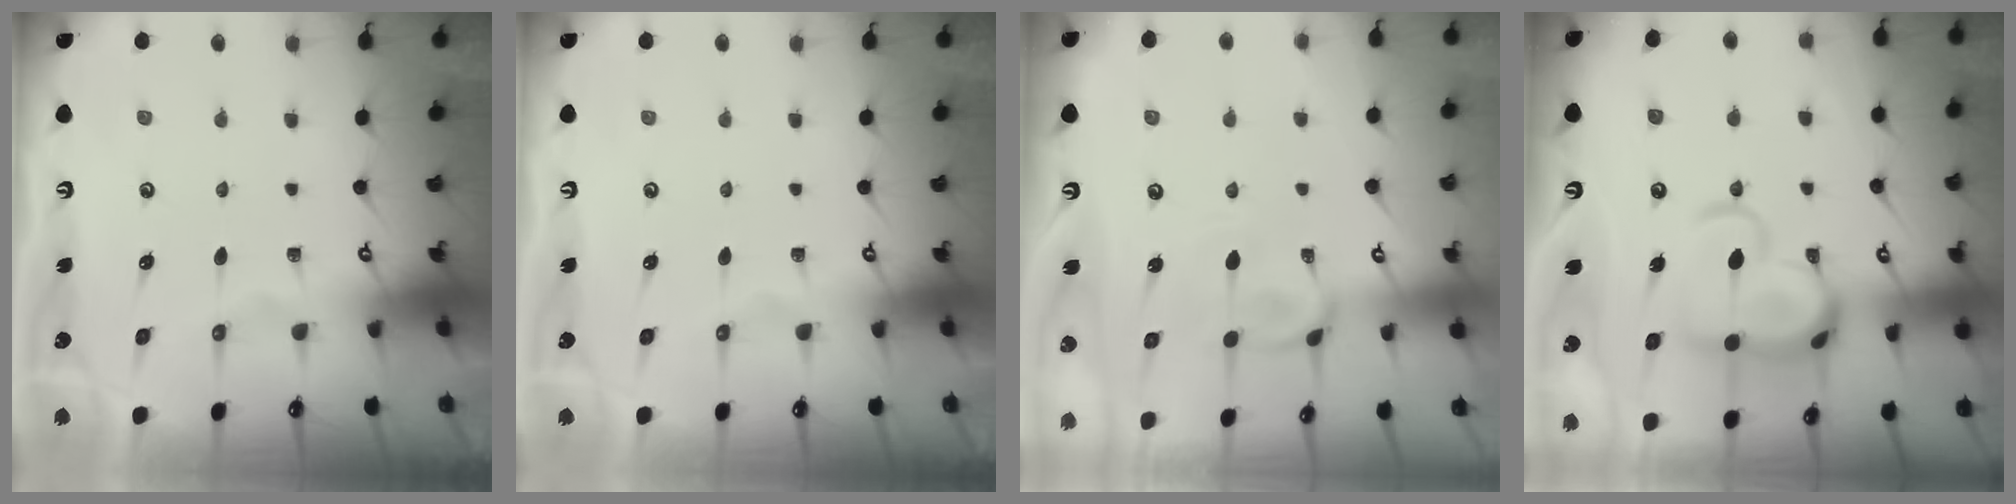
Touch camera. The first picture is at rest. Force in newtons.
{"total": 0.0}
{"total": 2.4, "press": 2.4, "slide": 0.6}
{"total": 7.6, "press": 7.5, "slide": 1.4}